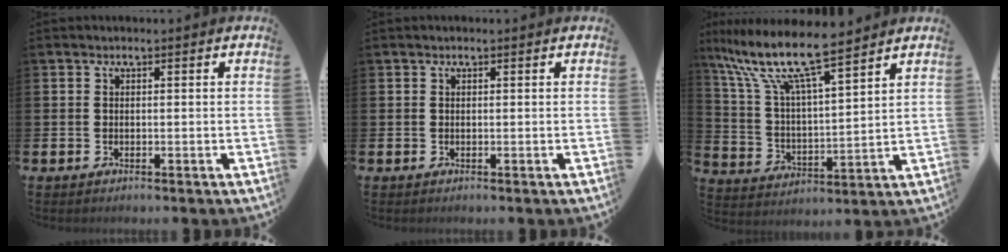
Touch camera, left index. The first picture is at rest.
{"total": 0.0}
{"total": 10.9, "force": [9.4, 1.5, 5.4], "torque": [-0.141, -0.056, 0.158]}